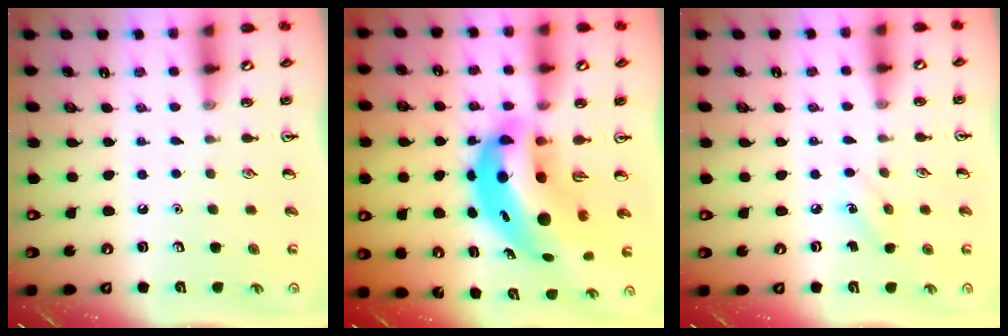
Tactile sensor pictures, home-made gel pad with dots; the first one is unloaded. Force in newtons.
{"total": 13.0, "press": 12.5, "slide": 3.5}
{"total": 3.7, "press": 3.5, "slide": 1.2}